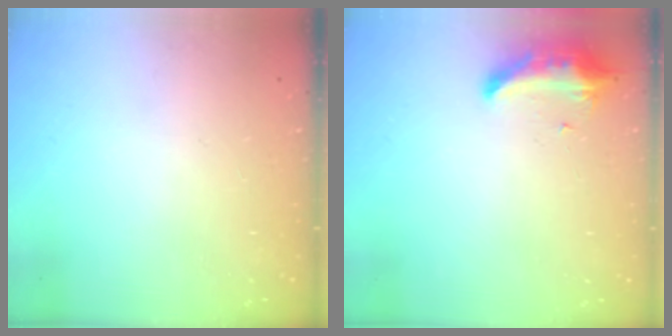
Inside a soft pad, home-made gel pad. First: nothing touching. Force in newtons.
{"total": 8.6, "press": 8.6, "slide": 0.3}